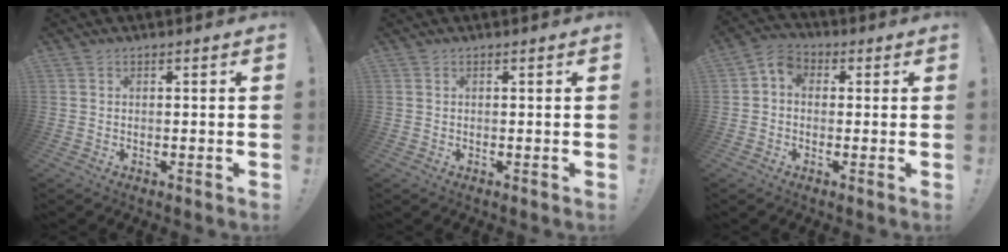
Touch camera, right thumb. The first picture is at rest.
{"total": 0.0}
{"total": 5.0, "force": [0.0, 4.1, 2.9], "torque": [-0.054, 0.007, 0.002]}